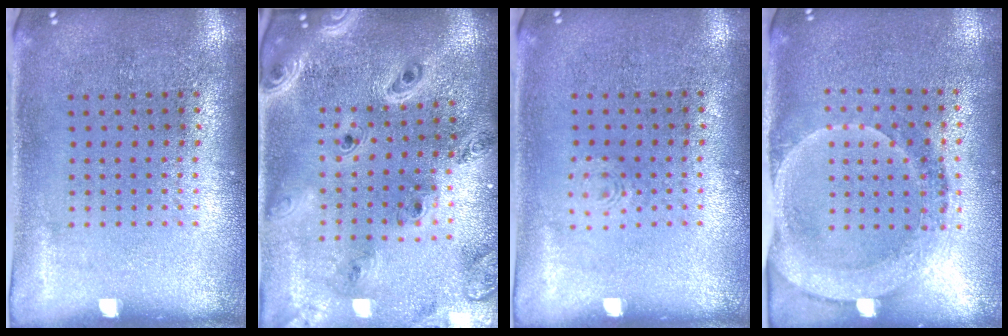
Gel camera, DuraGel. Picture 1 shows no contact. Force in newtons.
{"total": 2.5, "press": 2.2, "slide": 1.1}
{"total": 0.8, "press": 0.8, "slide": 0.1}
{"total": 1.9, "press": 1.6, "slide": 1.0}